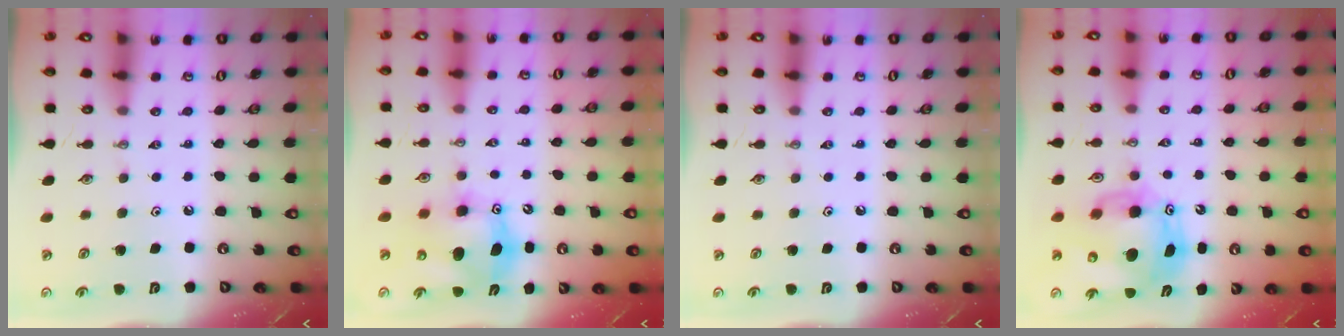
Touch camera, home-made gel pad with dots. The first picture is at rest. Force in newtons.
{"total": 10.3, "press": 10.0, "slide": 2.4}
{"total": 0.0}
{"total": 13.8, "press": 13.7, "slide": 1.6}